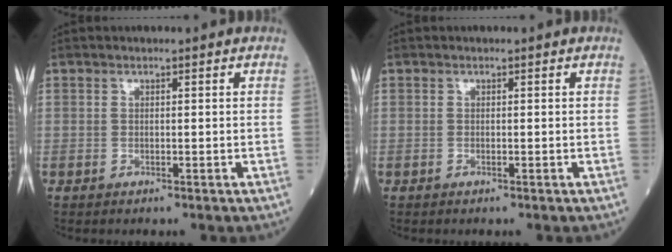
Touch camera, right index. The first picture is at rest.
{"total": 0.0}